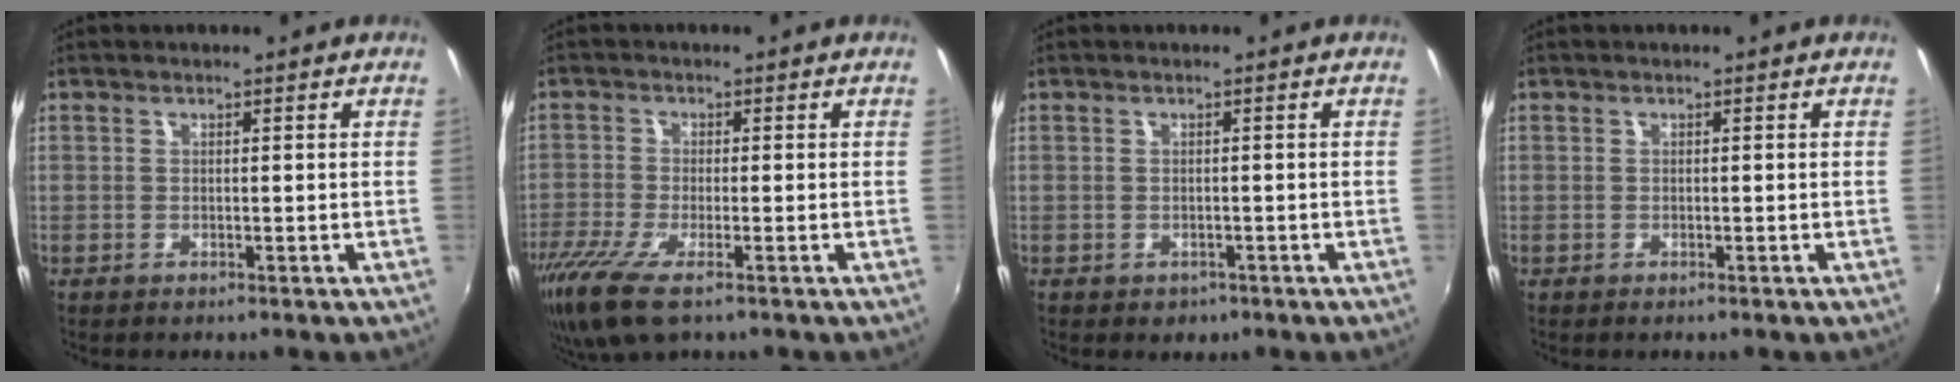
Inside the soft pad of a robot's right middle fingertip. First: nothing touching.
{"total": 8.8, "force": [-5.8, 1.6, 6.4], "torque": [-0.151, -0.038, -0.112]}
{"total": 2.0, "force": [-0.9, 1.7, 0.7], "torque": [-0.016, -0.007, -0.009]}
{"total": 0.0}